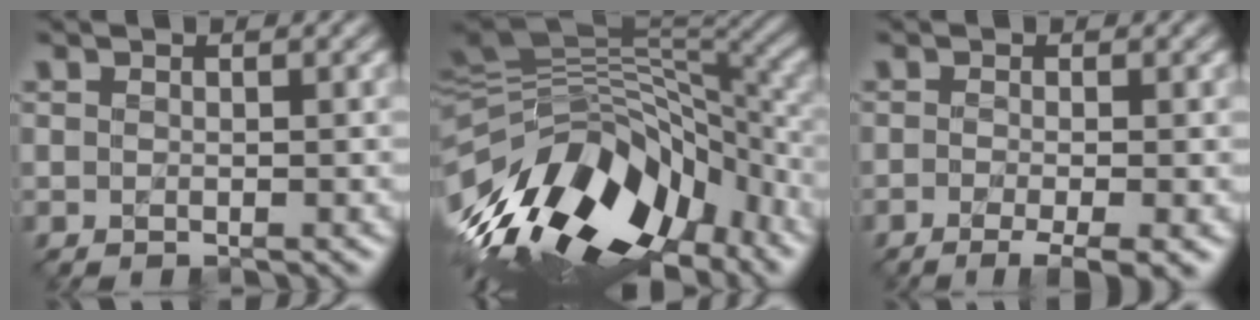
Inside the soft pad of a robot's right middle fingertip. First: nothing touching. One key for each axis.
{"total": 14.2, "fx": -6.4, "fy": 7.1, "fz": 10.4, "tx": -0.215, "ty": 0.017, "tz": -0.114}
{"total": 3.8, "fx": -2.4, "fy": 0.5, "fz": 2.8, "tx": -0.055, "ty": -0.005, "tz": -0.037}